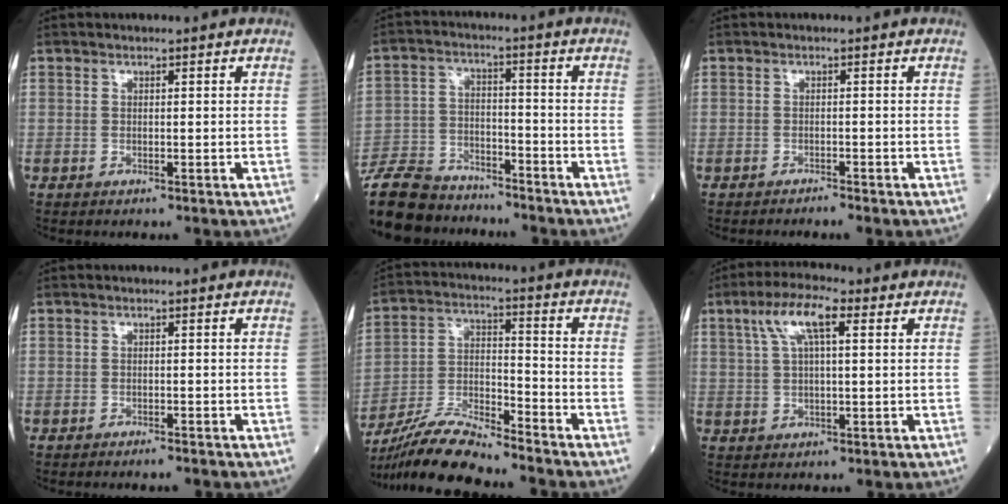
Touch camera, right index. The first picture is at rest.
{"total": 14.0, "force": [-12.5, 5.2, 3.8], "torque": [-0.081, 0.012, -0.218]}
{"total": 1.2, "force": [-1.1, -0.1, 0.4], "torque": [-0.009, 0.001, -0.018]}
{"total": 1.4, "force": [-1.3, 0.0, 0.6], "torque": [-0.011, -0.001, -0.019]}
{"total": 12.1, "force": [-11.3, 0.3, 4.5], "torque": [-0.085, -0.003, -0.213]}
{"total": 7.2, "force": [3.0, 1.7, 6.3], "torque": [-0.129, 0.023, 0.054]}